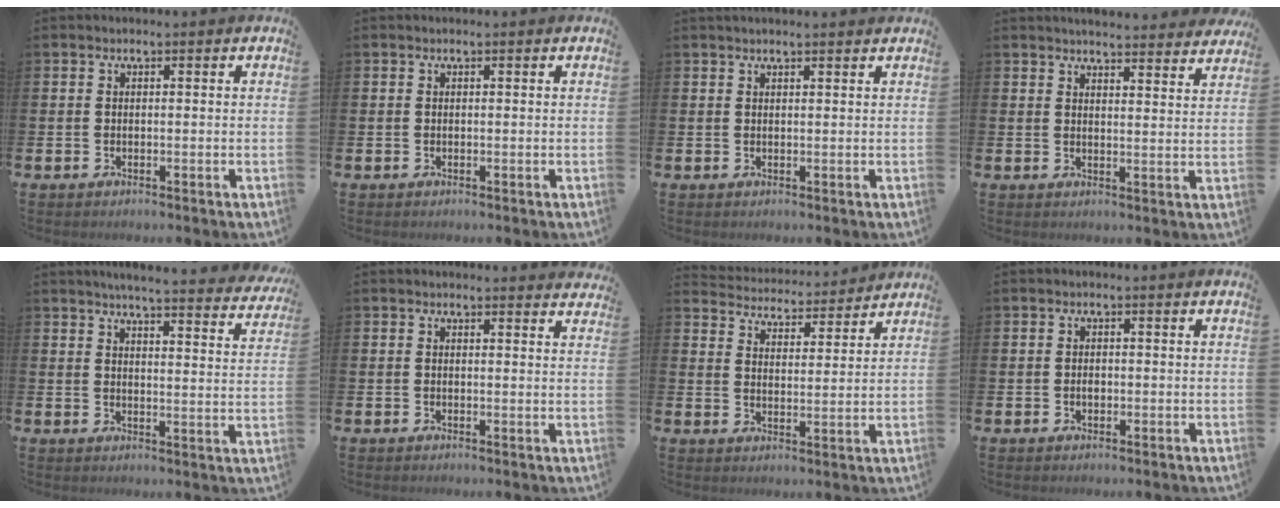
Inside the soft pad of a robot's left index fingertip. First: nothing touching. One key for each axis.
{"total": 0.0}
{"total": 1.2, "fx": 1.1, "fy": -0.1, "fz": 0.4, "tx": 0.002, "ty": -0.003, "tz": 0.019}
{"total": 4.3, "fx": 4.3, "fy": 0.1, "fz": 0.2, "tx": -0.004, "ty": -0.028, "tz": 0.076}
{"total": 4.9, "fx": 4.7, "fy": -0.2, "fz": 1.2, "tx": -0.029, "ty": -0.036, "tz": 0.078}
{"total": 1.4, "fx": 1.4, "fy": 0.0, "fz": 0.0, "tx": 0.008, "ty": -0.009, "tz": 0.023}
{"total": 4.6, "fx": 4.5, "fy": 0.7, "fz": -0.4, "tx": -0.012, "ty": -0.042, "tz": 0.077}
{"total": 1.1, "fx": -0.2, "fy": 0.8, "fz": 0.8, "tx": -0.015, "ty": 0.004, "tz": -0.005}